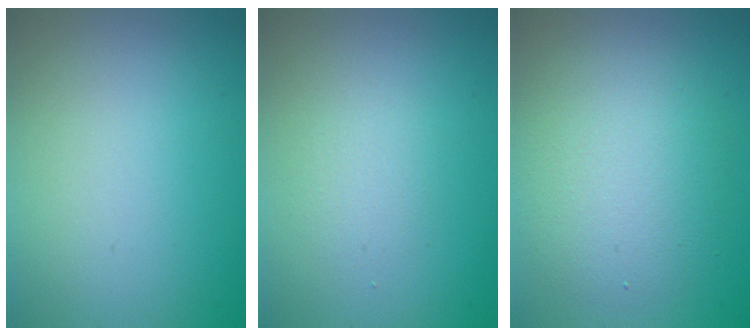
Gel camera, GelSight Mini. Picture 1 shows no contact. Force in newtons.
{"total": 1.3, "press": 1.3, "slide": 0.1}
{"total": 4.9, "press": 4.9, "slide": 0.2}